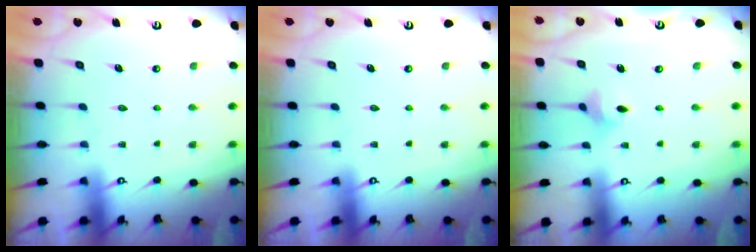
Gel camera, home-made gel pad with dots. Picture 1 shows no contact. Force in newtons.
{"total": 0.0}
{"total": 3.1, "press": 3.1, "slide": 0.6}